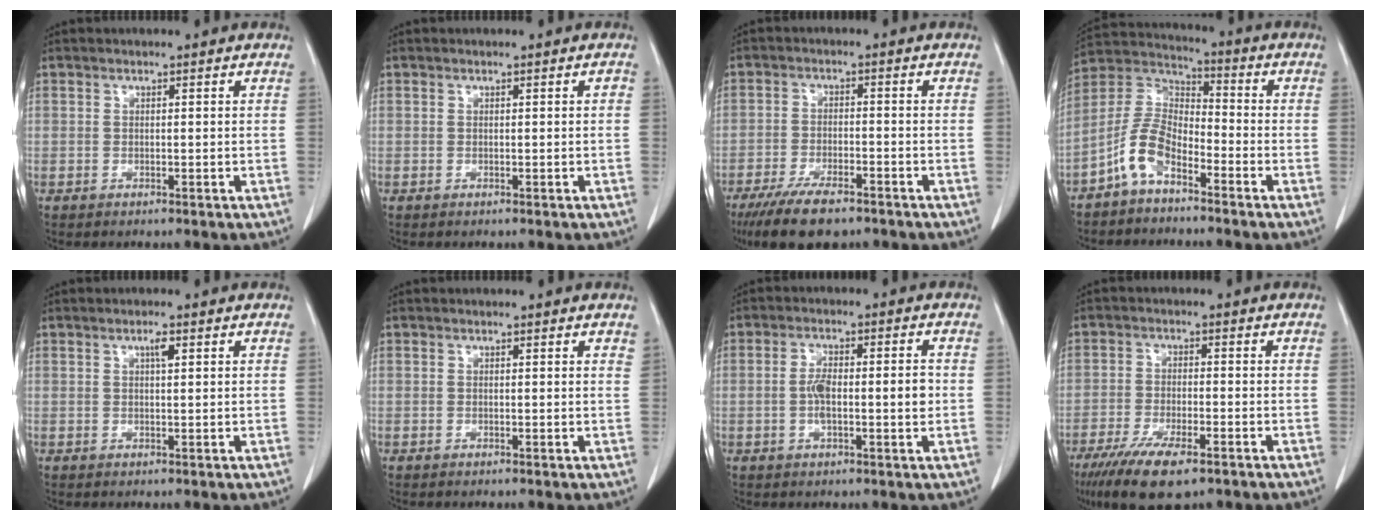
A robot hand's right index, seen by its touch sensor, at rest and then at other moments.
{"total": 0.0}
{"total": 9.3, "force": [-6.8, 2.7, 5.7], "torque": [-0.098, -0.016, -0.114]}
{"total": 8.2, "force": [-5.0, 3.8, 5.3], "torque": [-0.124, 0.022, -0.106]}
{"total": 1.6, "force": [0.7, 0.3, 1.4], "torque": [-0.026, 0.001, 0.011]}
{"total": 0.7, "force": [0.6, 0.1, 0.2], "torque": [-0.005, -0.001, 0.001]}
{"total": 6.3, "force": [-0.5, 1.7, 6.1], "torque": [-0.114, 0.011, -0.009]}
{"total": 9.5, "force": [-6.2, 2.5, 6.8], "torque": [-0.119, -0.017, -0.103]}